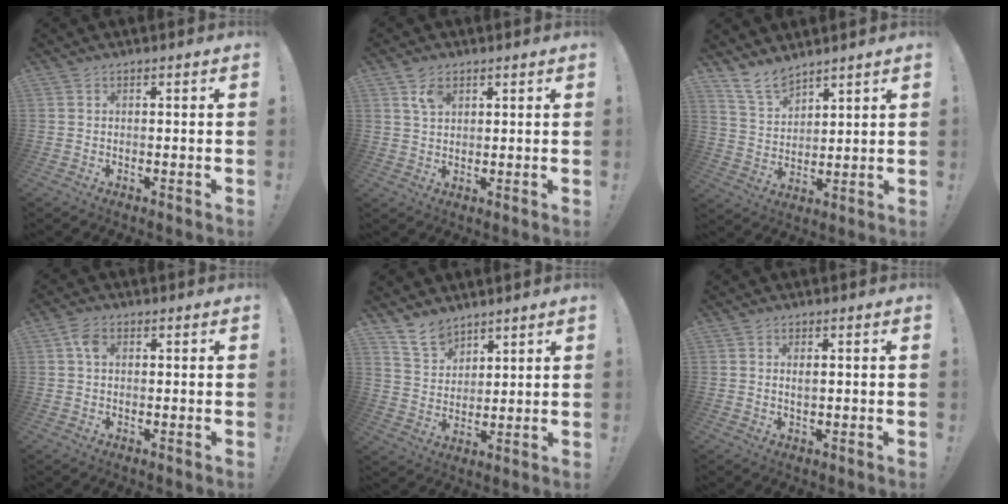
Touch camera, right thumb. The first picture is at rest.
{"total": 4.9, "force": [2.7, 2.6, 3.0], "torque": [-0.049, -0.008, 0.050]}
{"total": 9.2, "force": [7.9, 3.7, 2.8], "torque": [-0.063, -0.051, 0.156]}
{"total": 3.8, "force": [0.9, 2.6, 2.7], "torque": [-0.049, 0.008, 0.018]}
{"total": 9.1, "force": [7.5, 4.5, 2.2], "torque": [-0.040, -0.052, 0.147]}
{"total": 1.6, "force": [0.1, 0.6, 1.5], "torque": [-0.019, -0.003, -0.001]}